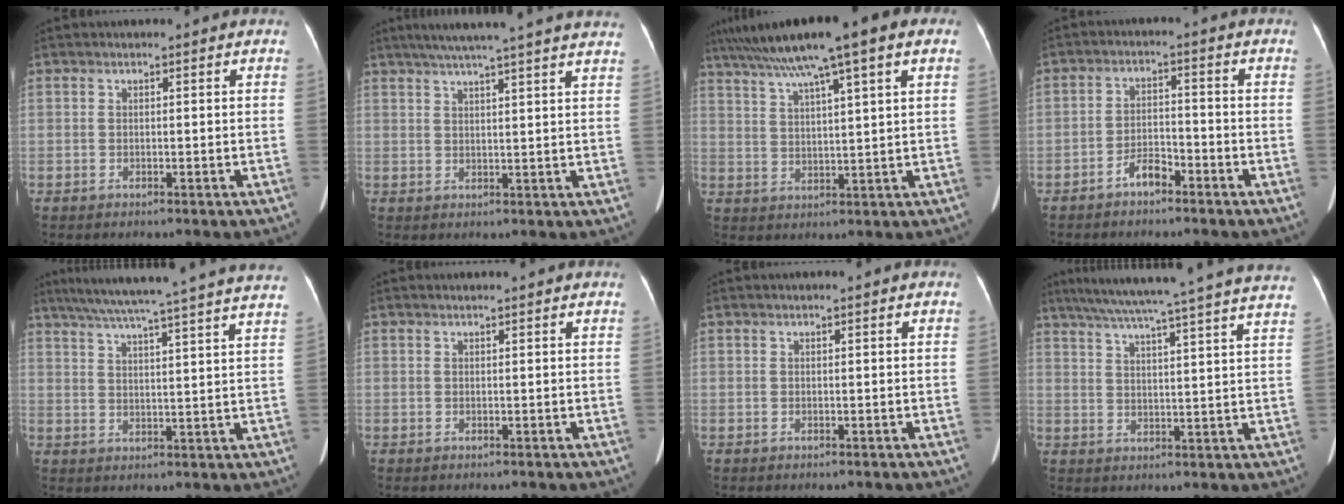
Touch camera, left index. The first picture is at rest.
{"total": 19.0, "force": [16.2, -0.1, 10.0], "torque": [-0.160, 0.025, 0.207]}
{"total": 14.2, "force": [9.4, 0.8, 10.5], "torque": [-0.173, 0.050, 0.141]}
{"total": 3.8, "force": [-2.9, 1.4, 2.0], "torque": [-0.040, 0.010, -0.051]}
{"total": 26.0, "force": [23.0, -0.8, 12.1], "torque": [-0.200, -0.011, 0.294]}
{"total": 1.9, "force": [1.9, 0.0, 0.6], "torque": [-0.010, 0.015, 0.022]}
{"total": 0.0}
{"total": 27.5, "force": [24.2, -0.5, 12.9], "torque": [-0.213, -0.015, 0.308]}